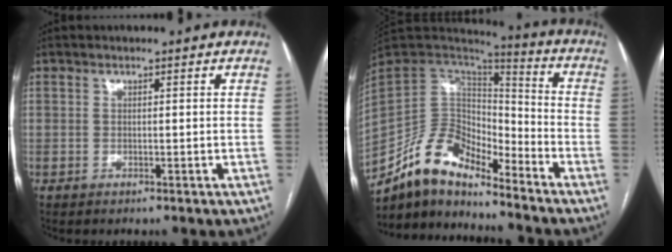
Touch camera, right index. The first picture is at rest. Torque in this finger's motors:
{"motor_torque": [0.97, -1.16, -0.03, -0.10]}